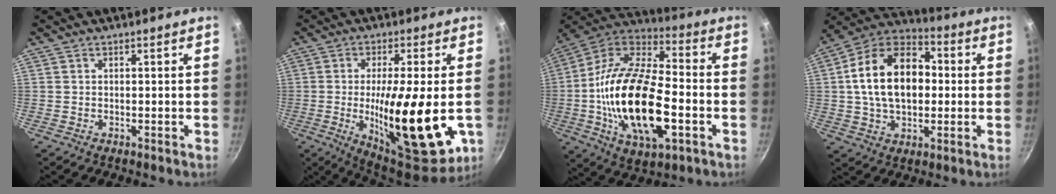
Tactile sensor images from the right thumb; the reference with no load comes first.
{"total": 22.3, "force": [-3.8, 6.6, 21.0], "torque": [-0.304, -0.005, -0.049]}
{"total": 26.7, "force": [-5.1, 13.0, 22.8], "torque": [-0.427, 0.026, -0.100]}
{"total": 19.1, "force": [1.1, 12.7, 14.3], "torque": [-0.211, 0.033, 0.004]}